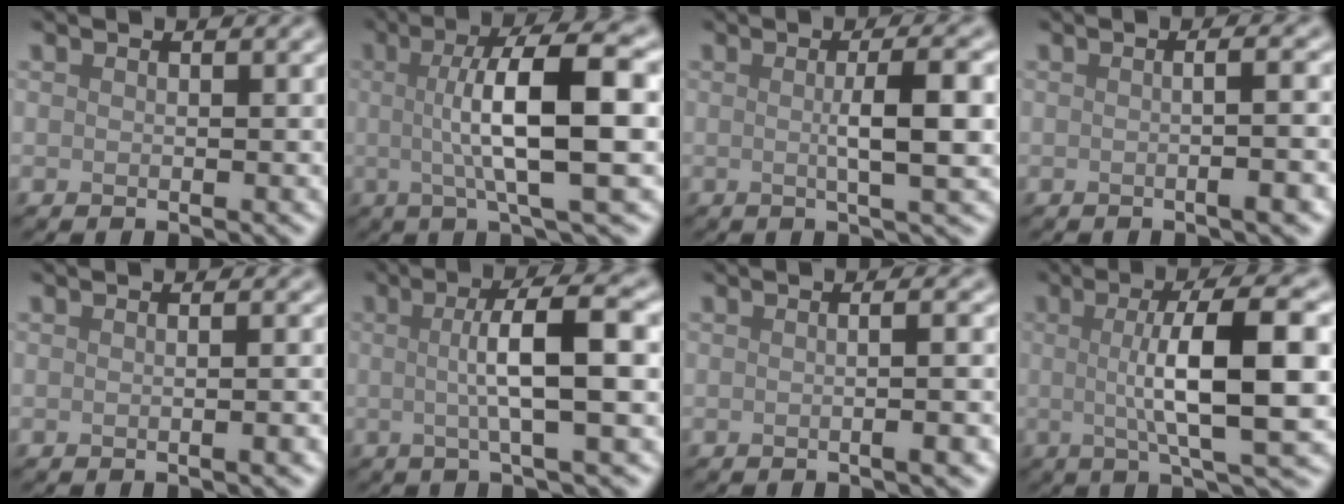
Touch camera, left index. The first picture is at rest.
{"total": 10.4, "force": [0.8, 2.5, 10.1], "torque": [-0.132, 0.010, 0.008]}
{"total": 5.5, "force": [0.2, 1.1, 5.3], "torque": [-0.076, 0.007, 0.001]}
{"total": 4.9, "force": [-0.4, 1.9, 4.5], "torque": [-0.019, 0.014, -0.016]}
{"total": 2.3, "force": [-0.5, 0.8, 2.1], "torque": [-0.010, 0.006, -0.004]}
{"total": 6.7, "force": [0.5, 1.3, 6.5], "torque": [-0.098, 0.011, 0.003]}
{"total": 4.4, "force": [-0.4, 1.7, 4.0], "torque": [-0.014, 0.014, -0.016]}
{"total": 10.5, "force": [0.7, 2.5, 10.2], "torque": [-0.130, 0.010, 0.010]}